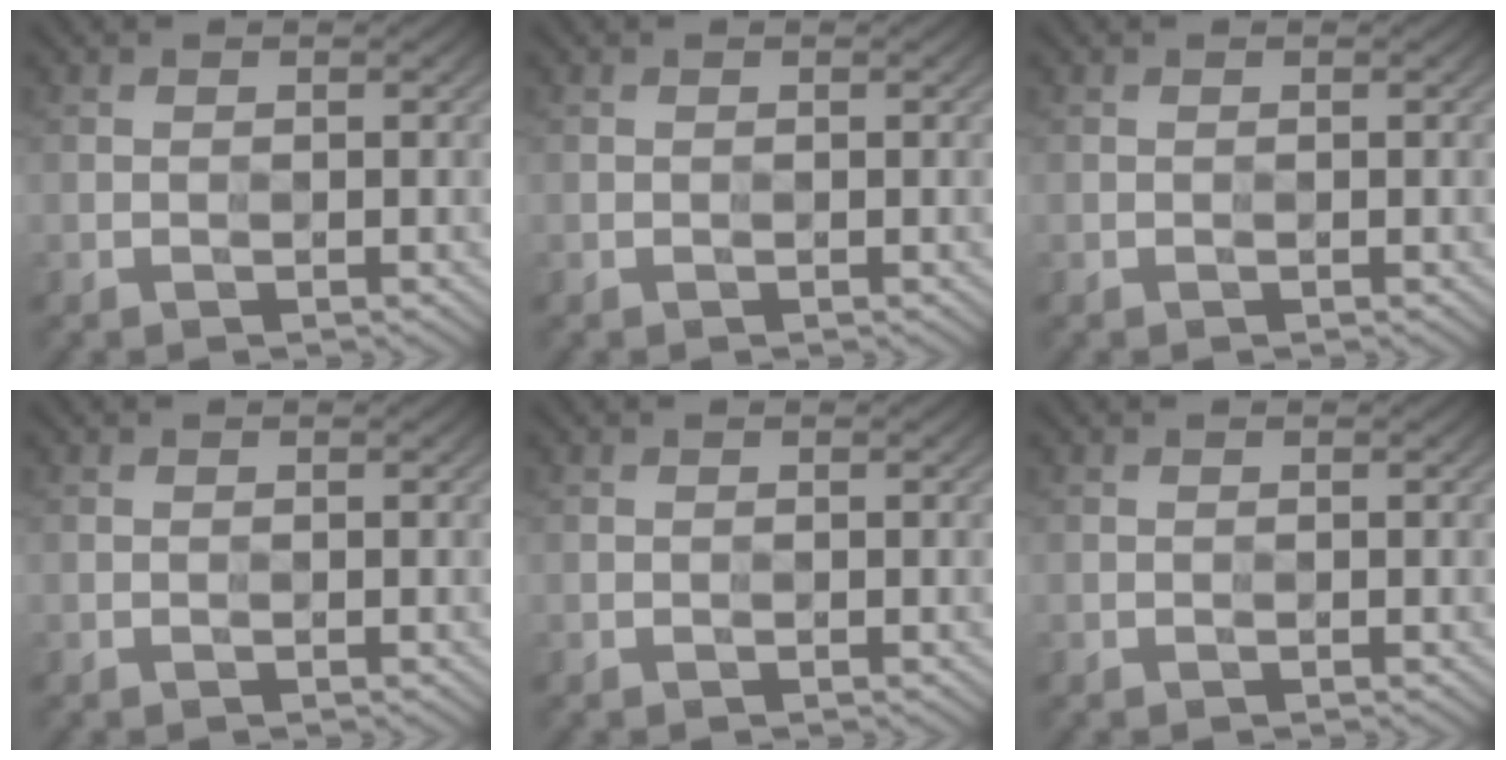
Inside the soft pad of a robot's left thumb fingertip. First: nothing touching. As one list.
[{"total": 0.0}, {"total": 0.0}, {"total": 0.0}, {"total": 0.0}, {"total": 0.0}]